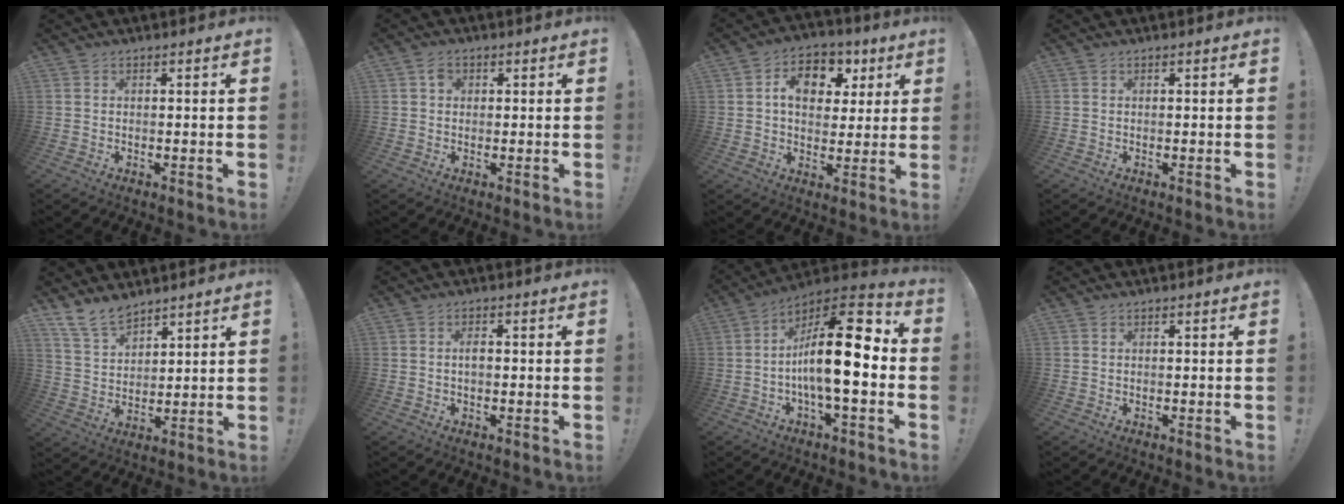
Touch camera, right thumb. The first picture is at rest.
{"total": 2.1, "force": [0.5, 1.7, 1.0], "torque": [-0.004, -0.002, 0.006]}
{"total": 11.7, "force": [3.9, 8.6, 6.9], "torque": [-0.097, -0.009, 0.075]}
{"total": 0.0}
{"total": 9.7, "force": [8.2, 4.1, 3.2], "torque": [-0.065, -0.052, 0.161]}
{"total": 2.0, "force": [0.0, 1.1, 1.7], "torque": [-0.025, 0.004, -0.003]}
{"total": 20.4, "force": [-1.2, 6.9, 19.2], "torque": [-0.314, 0.010, -0.023]}
{"total": 0.0}